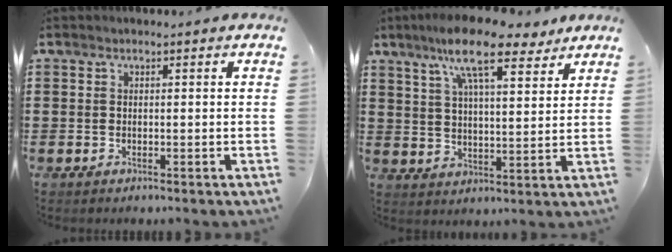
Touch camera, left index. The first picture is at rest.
{"total": 12.0, "force": [8.9, 2.5, 7.7], "torque": [-0.155, -0.016, 0.154]}